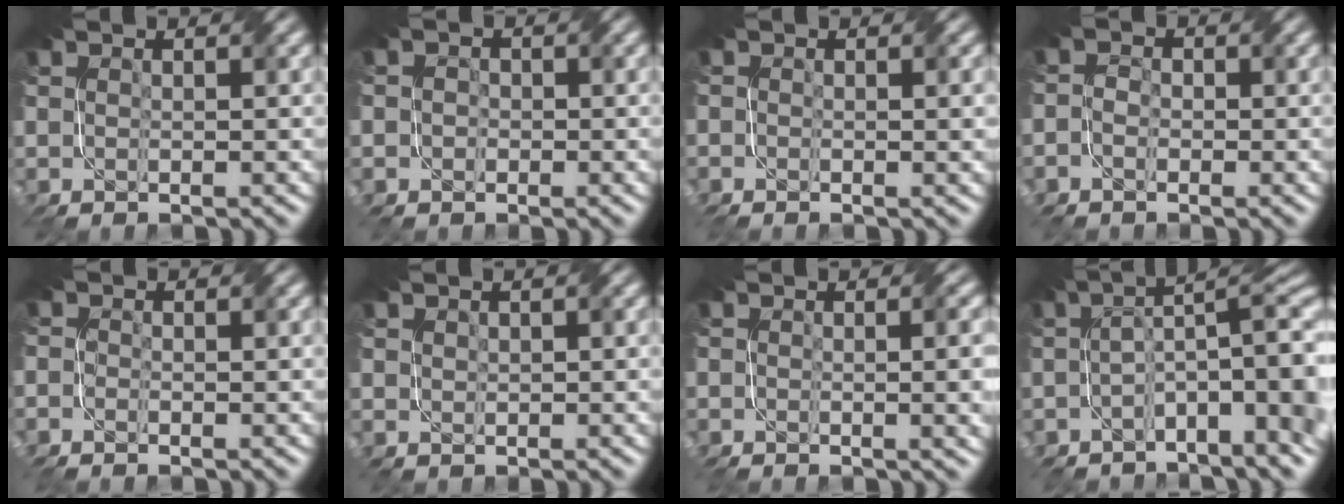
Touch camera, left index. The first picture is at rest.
{"total": 1.7, "force": [-1.2, 1.0, -0.6], "torque": [0.017, 0.003, -0.009]}
{"total": 1.3, "force": [-1.2, 0.1, 0.4], "torque": [0.003, -0.003, -0.007]}
{"total": 2.1, "force": [-1.7, 1.1, -0.3], "torque": [0.012, 0.002, -0.020]}
{"total": 1.6, "force": [-1.5, 0.2, -0.5], "torque": [0.010, -0.001, -0.016]}
{"total": 1.2, "force": [-0.6, 0.0, -1.0], "torque": [0.014, -0.002, 0.012]}
{"total": 3.9, "force": [-1.3, 1.6, 3.3], "torque": [0.001, 0.009, -0.007]}
{"total": 7.6, "force": [-2.5, 2.1, 6.8], "torque": [-0.102, 0.003, -0.025]}